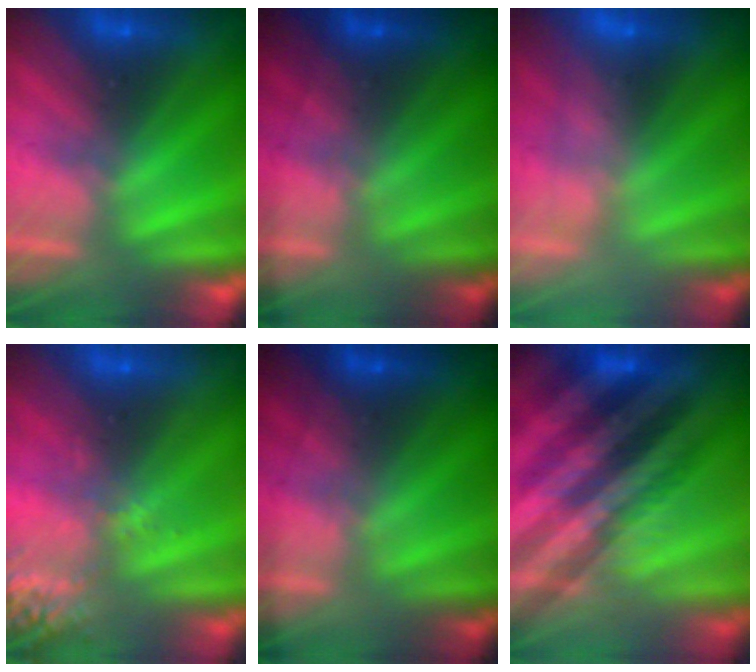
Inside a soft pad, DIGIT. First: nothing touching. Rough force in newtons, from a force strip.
{"total": 1.8}
{"total": 2.4}
{"total": 2.6}
{"total": 1.8}
{"total": 3.6}